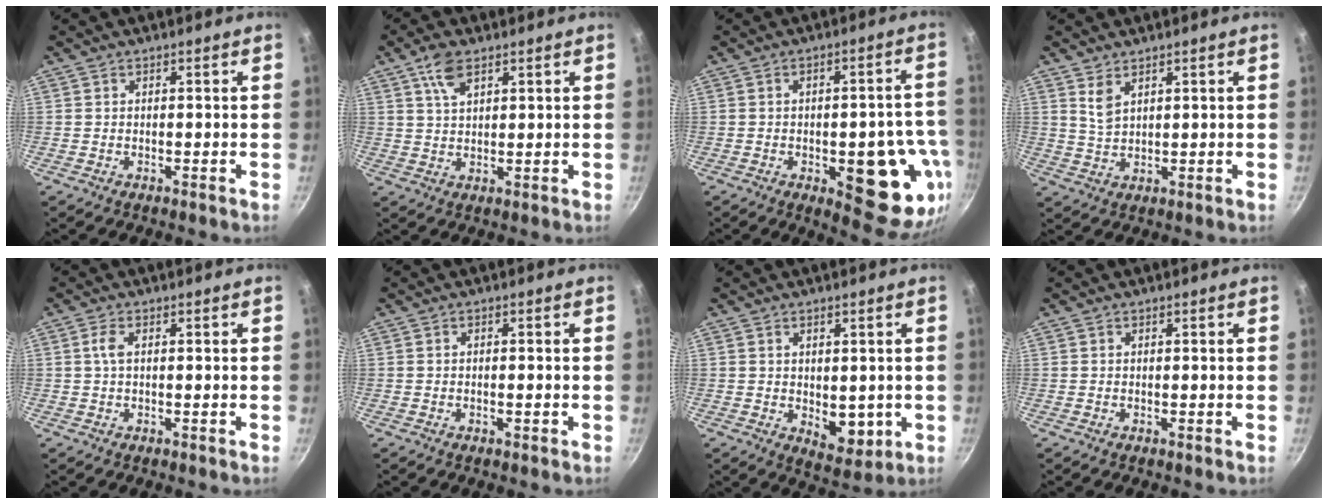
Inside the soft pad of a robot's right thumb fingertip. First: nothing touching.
{"total": 5.7, "force": [3.1, 2.7, 4.0], "torque": [-0.068, -0.007, 0.062]}
{"total": 17.8, "force": [-5.2, 7.2, 15.4], "torque": [-0.125, 0.013, -0.063]}
{"total": 3.7, "force": [2.2, 1.8, 2.4], "torque": [-0.044, -0.017, 0.048]}
{"total": 2.1, "force": [0.2, 0.9, 1.9], "torque": [-0.050, 0.004, 0.002]}
{"total": 1.1, "force": [-0.4, 0.3, 0.9], "torque": [-0.016, 0.002, -0.007]}
{"total": 6.8, "force": [-0.2, 4.3, 5.3], "torque": [-0.055, -0.021, 0.007]}
{"total": 0.0}